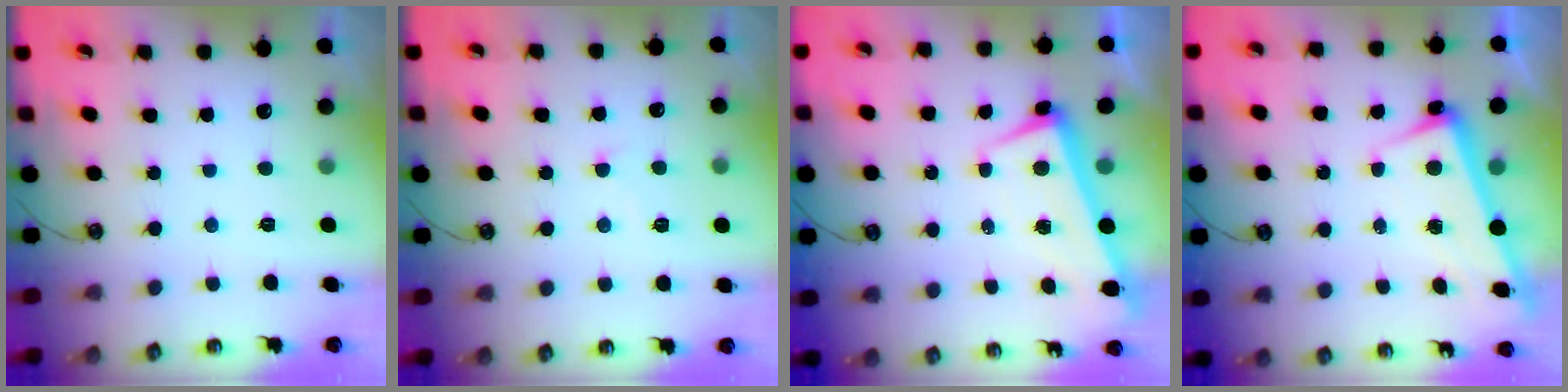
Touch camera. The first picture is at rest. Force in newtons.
{"total": 0.9, "press": 0.6, "slide": 0.6}
{"total": 2.0, "press": 1.9, "slide": 0.7}
{"total": 2.6, "press": 2.5, "slide": 0.9}